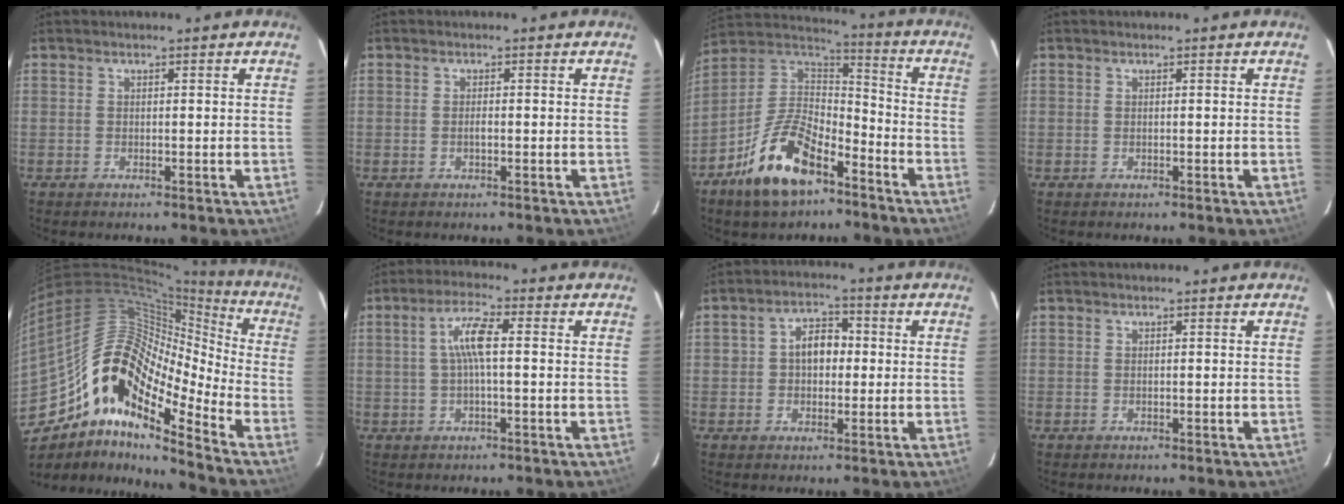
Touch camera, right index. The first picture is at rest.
{"total": 0.8, "force": [-0.3, 0.3, 0.7], "torque": [-0.012, -0.001, -0.005]}
{"total": 16.7, "force": [-9.9, 7.7, 11.0], "torque": [-0.230, 0.008, -0.181]}
{"total": 0.0}
{"total": 19.7, "force": [-11.0, 7.0, 14.7], "torque": [-0.235, -0.004, -0.222]}
{"total": 5.6, "force": [0.2, 0.9, 5.5], "torque": [-0.107, 0.010, 0.005]}
{"total": 6.0, "force": [0.2, 4.4, 4.0], "torque": [-0.066, 0.022, 0.006]}
{"total": 0.0}